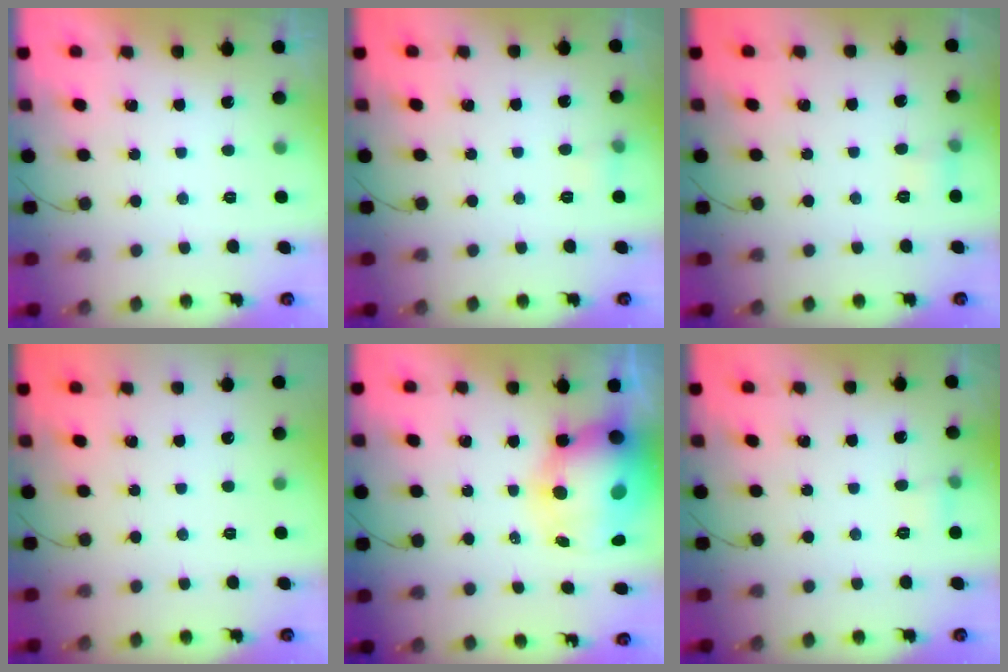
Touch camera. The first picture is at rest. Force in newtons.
{"total": 4.0, "press": 4.0, "slide": 0.5}
{"total": 4.8, "press": 4.5, "slide": 1.5}
{"total": 0.0}
{"total": 12.8, "press": 12.5, "slide": 3.1}
{"total": 4.0, "press": 3.8, "slide": 1.1}